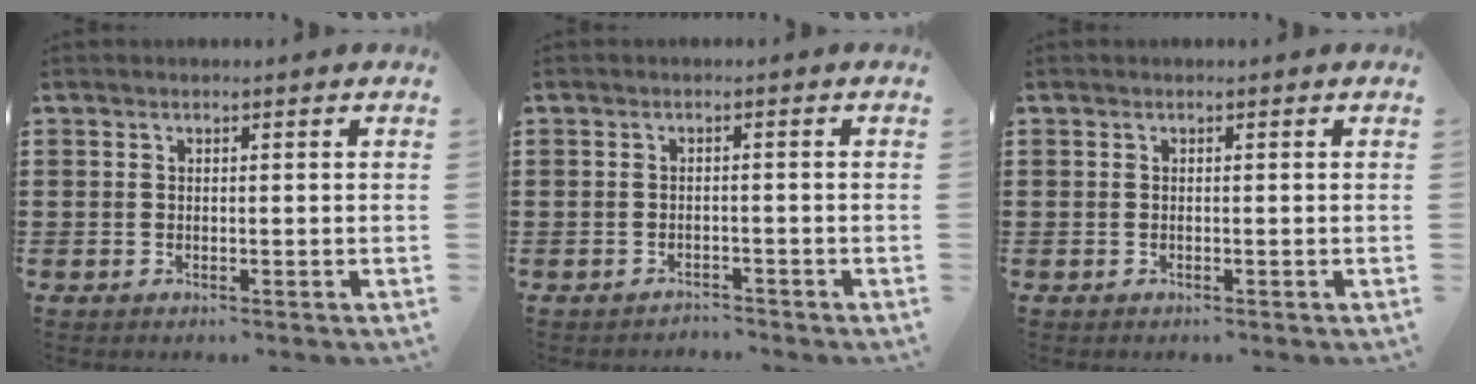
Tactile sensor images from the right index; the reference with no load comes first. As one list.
[{"total": 1.5, "force": [-1.5, 0.2, -0.2], "torque": [-0.003, 0.002, -0.034]}, {"total": 0.0}]